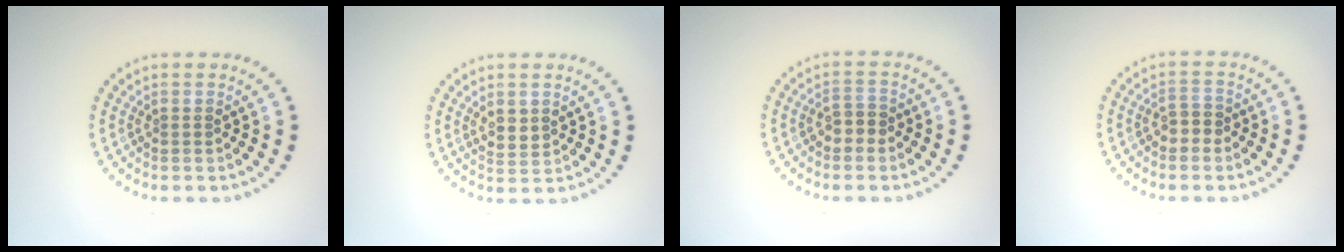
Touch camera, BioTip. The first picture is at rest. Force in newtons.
{"total": 1.8, "press": 1.5, "slide": 0.9}
{"total": 1.7, "press": 1.6, "slide": 0.5}
{"total": 1.7, "press": 1.6, "slide": 0.5}